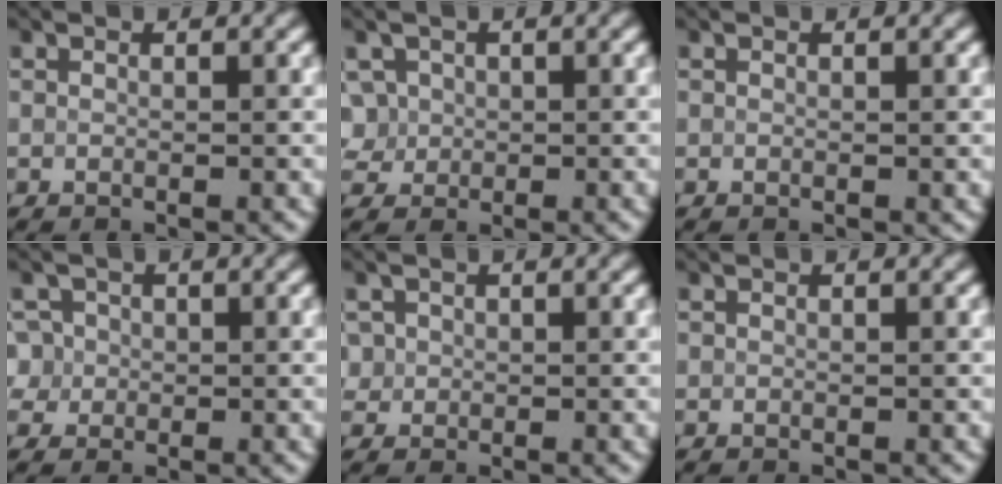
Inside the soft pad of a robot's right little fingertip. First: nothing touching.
{"total": 3.1, "force": [0.6, 2.8, 1.1], "torque": [-0.023, 0.012, 0.020]}
{"total": 0.0}
{"total": 3.4, "force": [0.4, 3.3, 0.9], "torque": [-0.006, 0.025, 0.001]}
{"total": 1.8, "force": [0.4, 1.7, 0.2], "torque": [-0.005, 0.002, 0.023]}
{"total": 0.0}